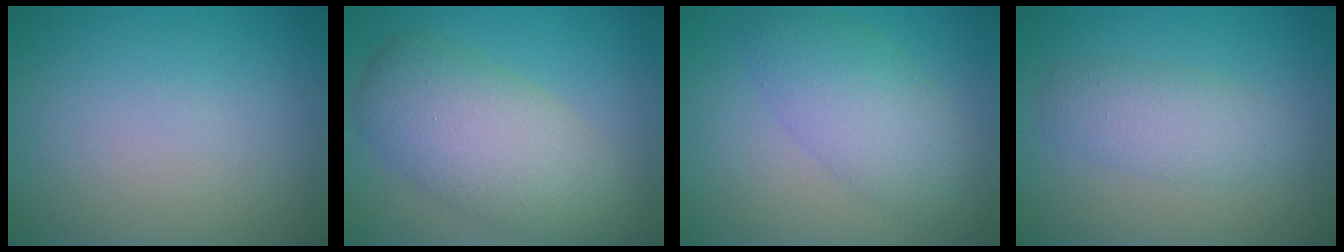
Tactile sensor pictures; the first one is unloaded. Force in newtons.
{"total": 7.4, "press": 7.4, "slide": 0.6}
{"total": 4.9, "press": 4.9, "slide": 0.1}
{"total": 3.0, "press": 3.0, "slide": 0.1}